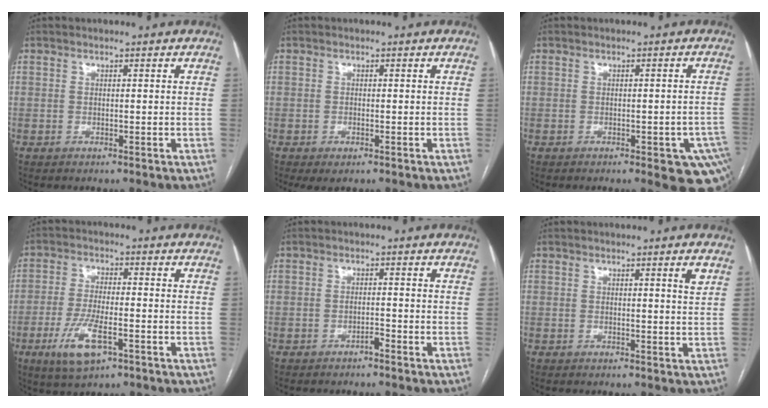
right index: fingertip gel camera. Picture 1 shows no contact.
{"total": 2.0, "force": [-1.1, 0.8, 1.6], "torque": [-0.026, -0.007, -0.007]}
{"total": 9.3, "force": [-5.5, 2.7, 7.0], "torque": [-0.039, 0.001, -0.063]}
{"total": 8.3, "force": [-3.6, 2.3, 7.1], "torque": [-0.148, -0.018, -0.060]}
{"total": 1.1, "force": [-0.9, 0.1, 0.6], "torque": [-0.010, 0.002, -0.016]}
{"total": 1.8, "force": [1.0, -0.2, 1.5], "torque": [-0.020, -0.005, 0.013]}